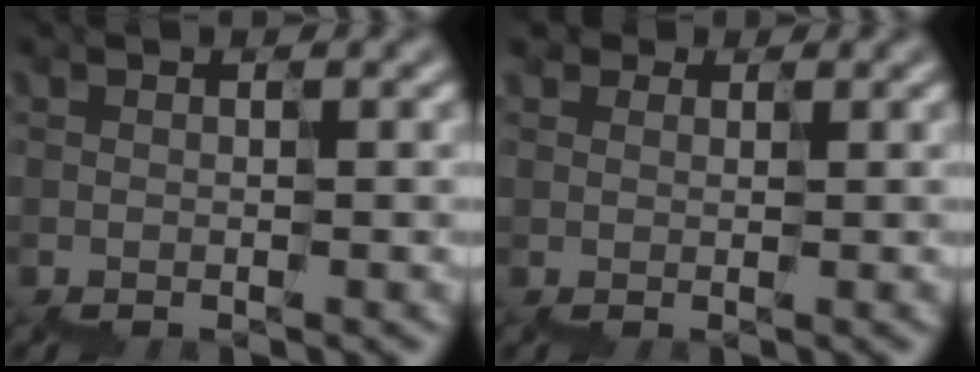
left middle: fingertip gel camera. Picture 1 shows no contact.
{"total": 1.7, "force": [1.3, 1.0, -0.1], "torque": [0.003, 0.011, 0.023]}